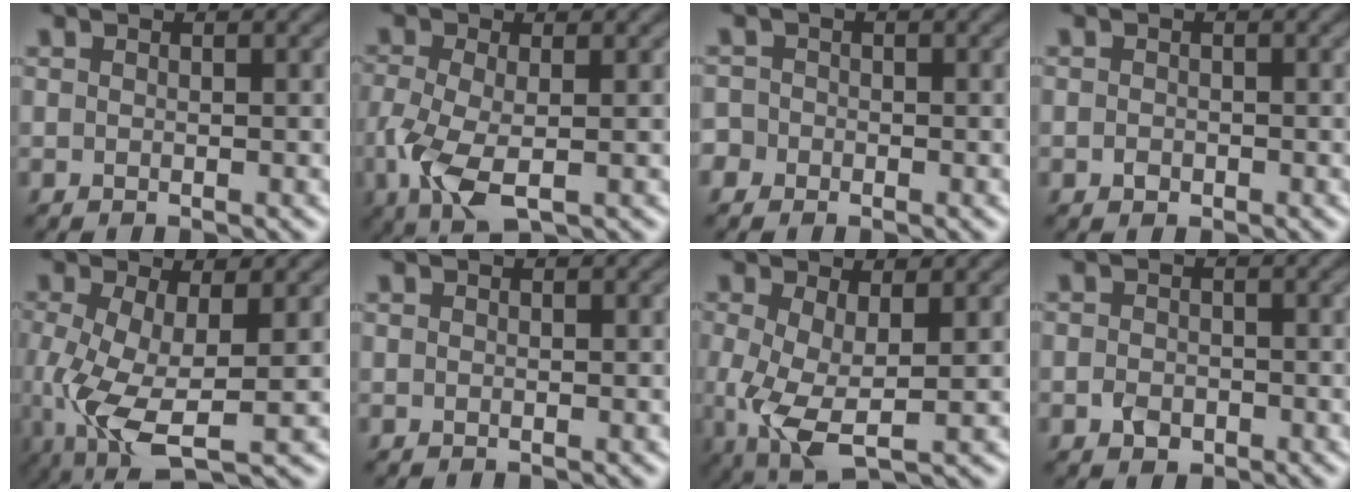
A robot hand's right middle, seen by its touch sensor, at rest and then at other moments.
{"total": 4.8, "force": [-1.7, 2.0, 3.9], "torque": [-0.102, -0.010, -0.033]}
{"total": 2.0, "force": [-0.9, 1.7, 0.6], "torque": [-0.008, 0.004, -0.022]}
{"total": 0.8, "force": [-0.5, 0.6, 0.2], "torque": [-0.006, -0.001, -0.013]}
{"total": 7.2, "force": [-2.4, 2.8, 6.2], "torque": [-0.153, -0.020, -0.045]}
{"total": 0.0}
{"total": 5.0, "force": [-1.0, 2.1, 4.4], "torque": [-0.109, -0.012, -0.018]}
{"total": 1.6, "force": [-0.9, 1.1, 0.6], "torque": [-0.013, -0.002, -0.022]}